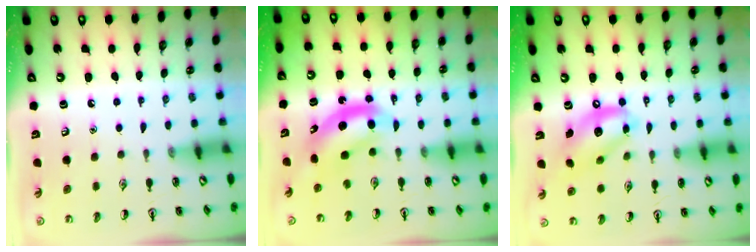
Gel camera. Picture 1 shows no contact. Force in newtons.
{"total": 5.8, "press": 5.7, "slide": 1.1}
{"total": 12.7, "press": 12.1, "slide": 3.8}